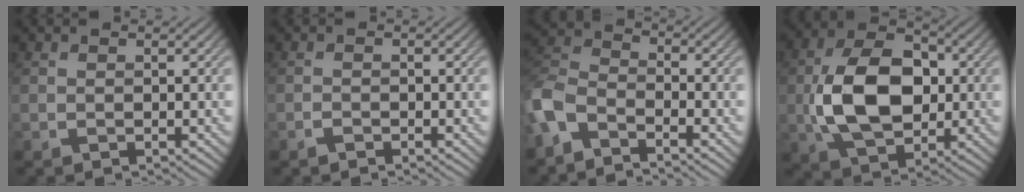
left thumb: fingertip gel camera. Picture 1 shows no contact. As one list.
[{"total": 1.0, "force": [-0.8, 0.3, 0.4], "torque": [-0.008, 0.001, -0.017]}, {"total": 7.3, "force": [-4.9, 3.2, 4.3], "torque": [-0.109, -0.004, -0.118]}, {"total": 11.9, "force": [-0.4, 7.7, 9.1], "torque": [-0.191, 0.003, -0.012]}]